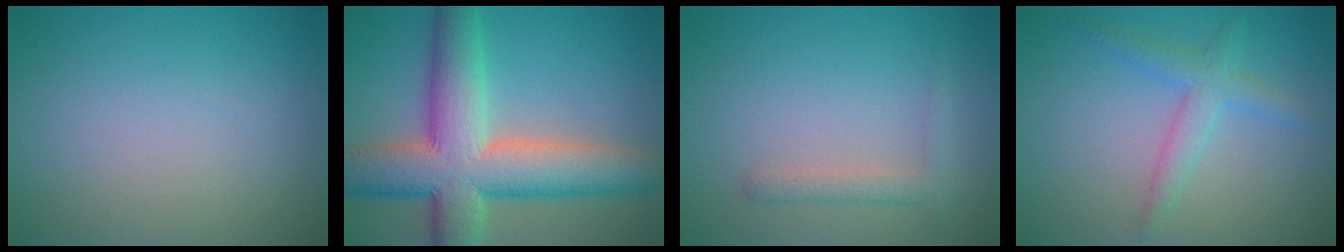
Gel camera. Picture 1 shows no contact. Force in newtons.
{"total": 11.5, "press": 11.5, "slide": 0.4}
{"total": 1.8, "press": 1.8, "slide": 0.1}
{"total": 2.6, "press": 2.6, "slide": 0.1}